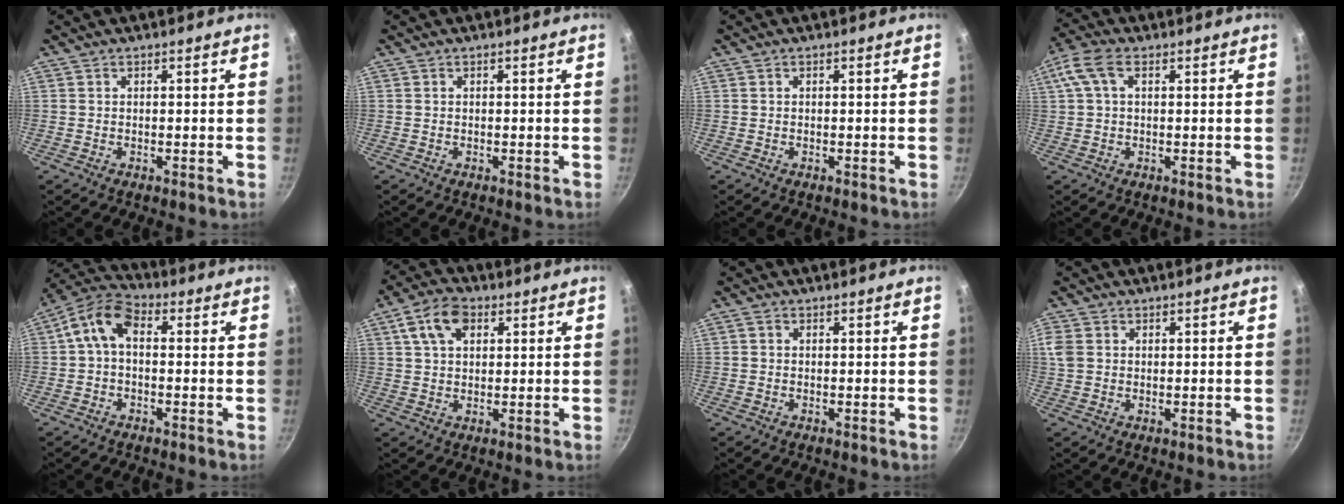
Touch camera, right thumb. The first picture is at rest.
{"total": 0.0}
{"total": 0.0}
{"total": 6.7, "force": [2.2, 3.8, 5.1], "torque": [-0.109, 0.023, 0.038]}
{"total": 8.6, "force": [0.7, 5.4, 6.6], "torque": [-0.125, 0.030, -0.006]}
{"total": 8.4, "force": [3.3, 5.2, 5.8], "torque": [-0.096, 0.008, 0.052]}
{"total": 0.7, "force": [0.2, 0.6, 0.3], "torque": [-0.006, 0.005, 0.003]}
{"total": 4.2, "force": [1.2, 3.3, 2.4], "torque": [-0.047, 0.003, 0.025]}